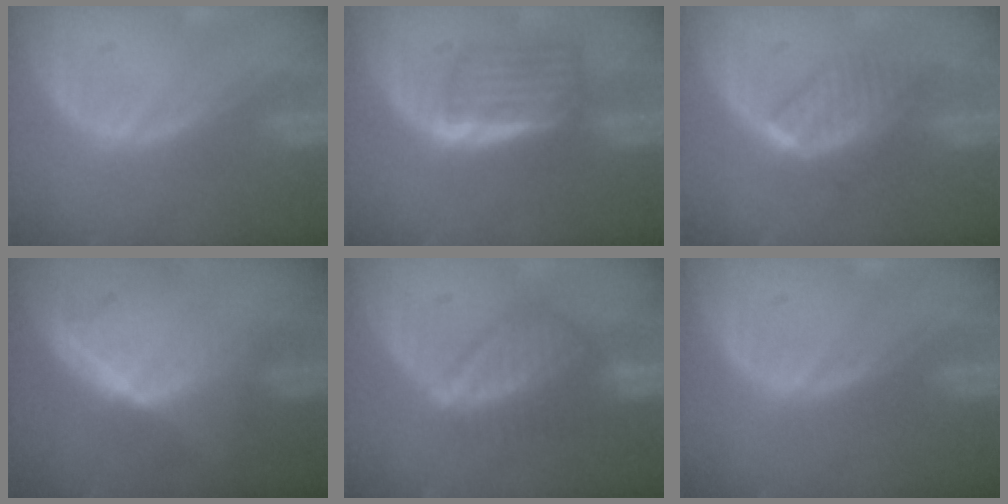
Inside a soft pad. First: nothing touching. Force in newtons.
{"total": 5.7, "press": 5.3, "slide": 2.2}
{"total": 6.4, "press": 5.6, "slide": 3.2}
{"total": 6.5, "press": 5.9, "slide": 2.9}
{"total": 6.4, "press": 6.4, "slide": 0.1}
{"total": 0.0}